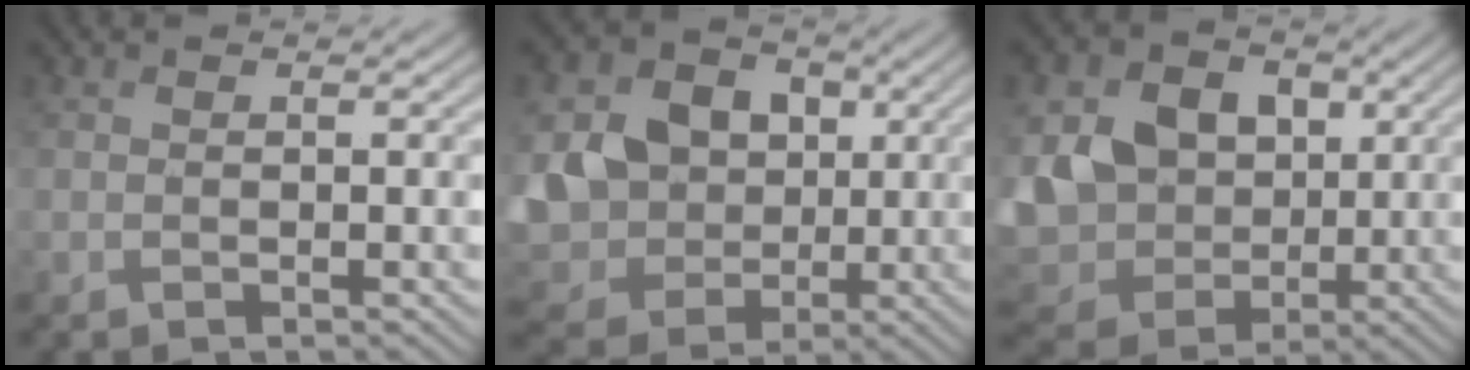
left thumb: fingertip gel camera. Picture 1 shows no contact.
{"total": 13.0, "force": [0.9, 11.3, 6.2], "torque": [-0.192, -0.020, 0.012]}
{"total": 13.3, "force": [1.9, 11.1, 7.1], "torque": [-0.212, -0.008, 0.042]}